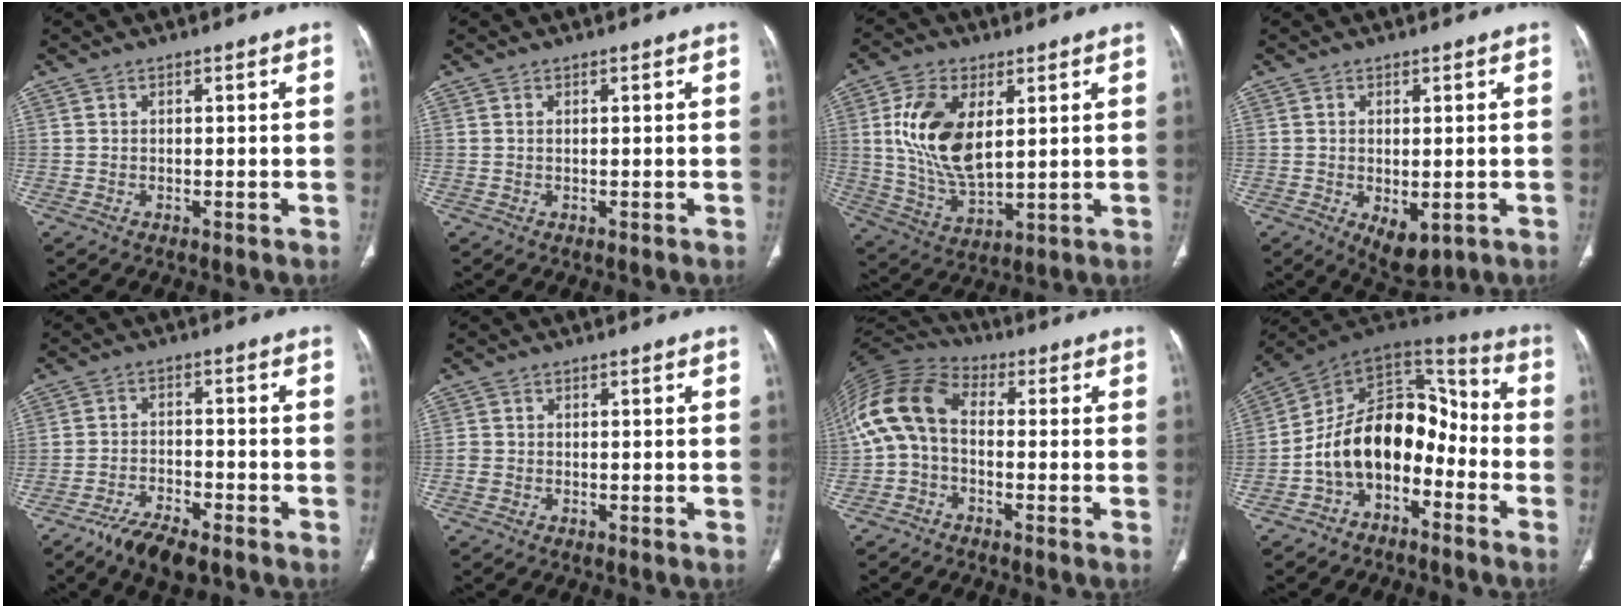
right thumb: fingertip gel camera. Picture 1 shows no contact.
{"total": 0.0}
{"total": 14.5, "force": [3.5, 7.7, 11.7], "torque": [-0.222, -0.019, 0.077]}
{"total": 5.7, "force": [-1.4, 3.1, 4.6], "torque": [-0.065, -0.010, -0.007]}
{"total": 7.3, "force": [-5.3, 2.5, 4.4], "torque": [-0.085, 0.018, -0.093]}
{"total": 1.3, "force": [-0.4, 1.1, 0.6], "torque": [-0.016, 0.001, -0.008]}
{"total": 13.6, "force": [-0.3, 8.8, 10.4], "torque": [-0.213, 0.038, -0.020]}
{"total": 16.4, "force": [-5.7, 10.8, 11.0], "torque": [-0.147, 0.101, -0.106]}